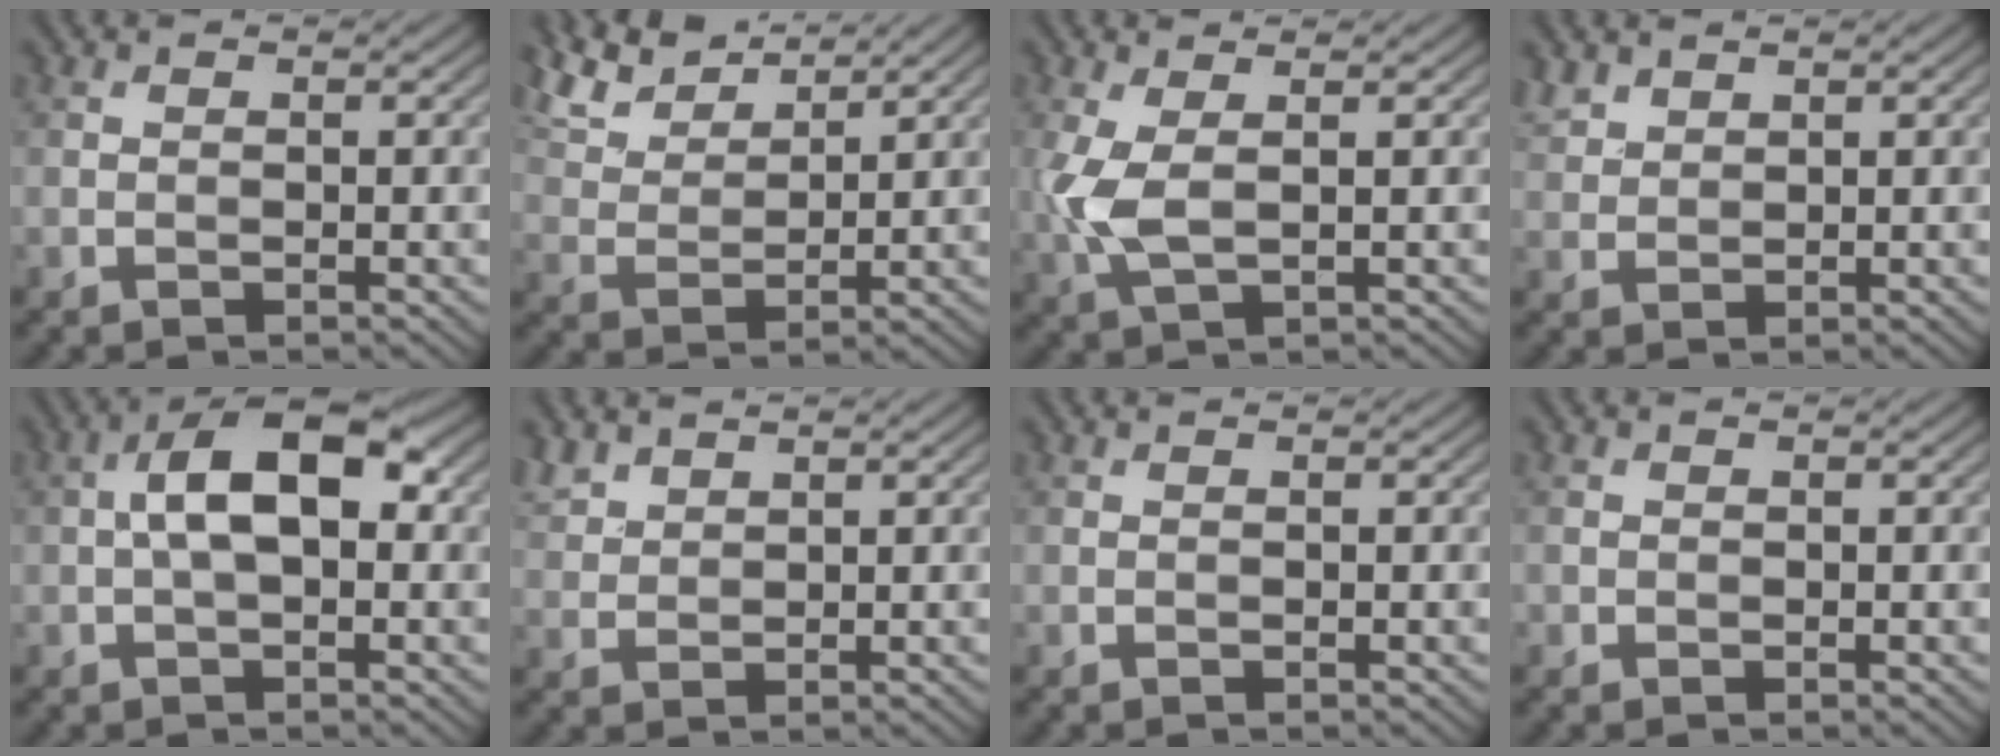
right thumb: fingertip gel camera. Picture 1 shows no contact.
{"total": 8.1, "force": [6.9, 2.2, 3.8], "torque": [-0.103, 0.016, 0.131]}
{"total": 4.4, "force": [0.7, 1.7, 4.0], "torque": [-0.110, 0.001, 0.012]}
{"total": 2.4, "force": [2.0, 1.1, 0.7], "torque": [-0.021, 0.004, 0.048]}
{"total": 7.9, "force": [0.6, 3.9, 6.9], "torque": [-0.121, 0.017, -0.001]}
{"total": 2.7, "force": [2.2, 1.2, 1.0], "torque": [-0.026, 0.005, 0.054]}
{"total": 0.0}
{"total": 0.6, "force": [-0.1, 0.5, 0.0], "torque": [0.004, -0.004, -0.005]}